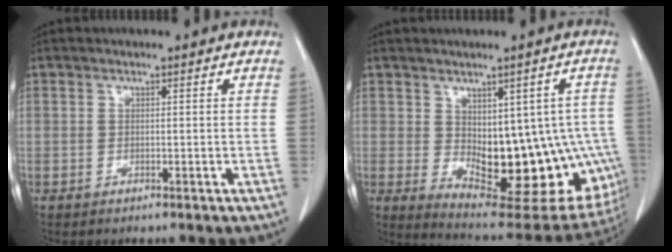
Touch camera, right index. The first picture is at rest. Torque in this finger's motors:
{"motor_torque": [1.35, -0.67, 0.41, 0.07]}